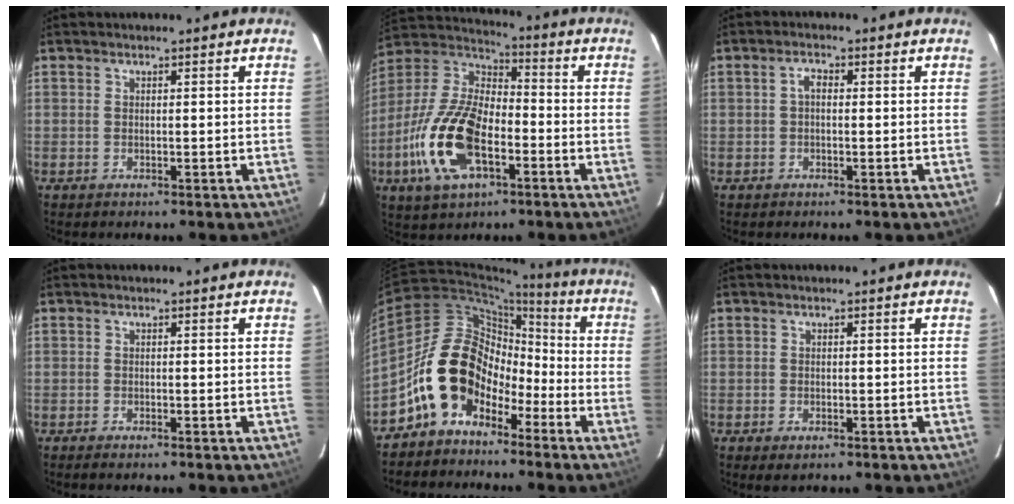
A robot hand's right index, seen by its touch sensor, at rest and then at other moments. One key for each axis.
{"total": 18.9, "fx": -6.8, "fy": 9.3, "fz": 15.0, "tx": -0.325, "ty": -0.008, "tz": -0.130}
{"total": 1.6, "fx": -0.1, "fy": 0.9, "fz": 1.3, "tx": -0.027, "ty": 0.009, "tz": -0.003}
{"total": 1.1, "fx": -0.9, "fy": 0.1, "fz": 0.6, "tx": -0.013, "ty": -0.003, "tz": -0.018}
{"total": 12.4, "fx": -6.2, "fy": 9.1, "fz": 5.7, "tx": -0.101, "ty": 0.025, "tz": -0.109}
{"total": 1.8, "fx": -1.1, "fy": 0.9, "fz": 1.1, "tx": -0.020, "ty": -0.007, "tz": -0.018}